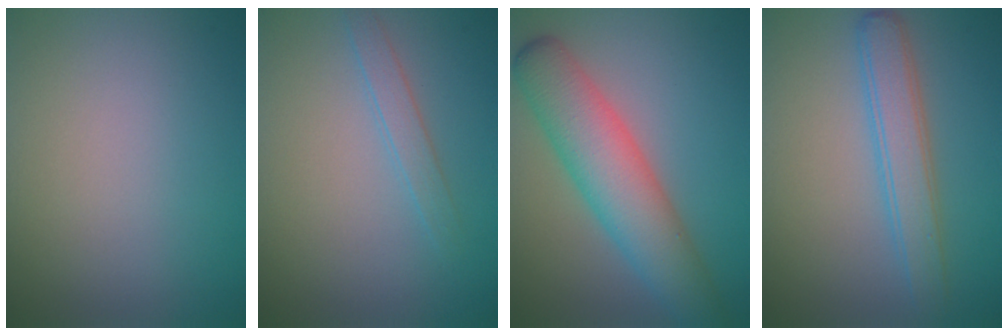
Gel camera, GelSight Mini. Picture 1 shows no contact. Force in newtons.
{"total": 1.5, "press": 1.5, "slide": 0.1}
{"total": 7.0, "press": 6.9, "slide": 0.2}
{"total": 3.5, "press": 3.5, "slide": 0.0}